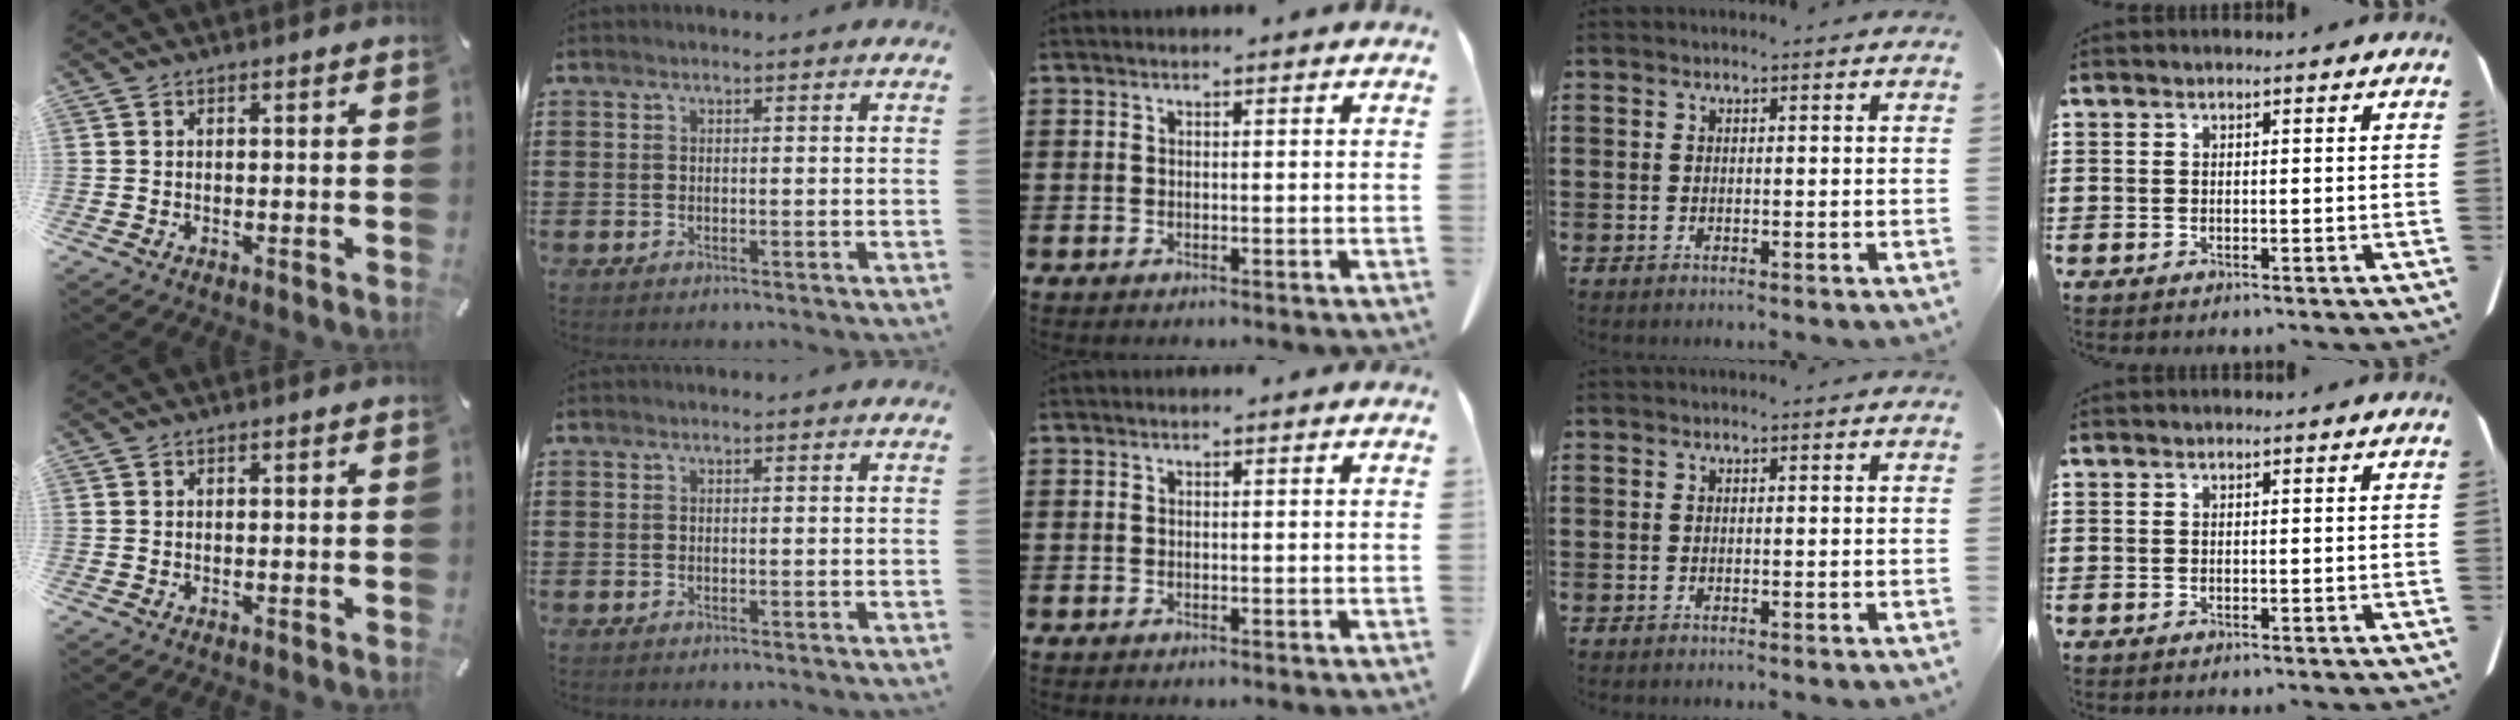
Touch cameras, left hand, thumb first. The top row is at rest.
{}